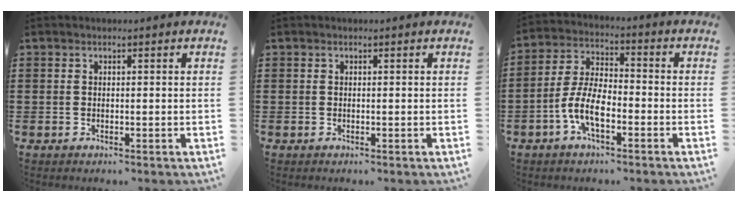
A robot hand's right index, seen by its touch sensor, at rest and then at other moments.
{"total": 0.0}
{"total": 7.6, "force": [-3.2, 2.9, 6.3], "torque": [-0.154, -0.009, -0.067]}